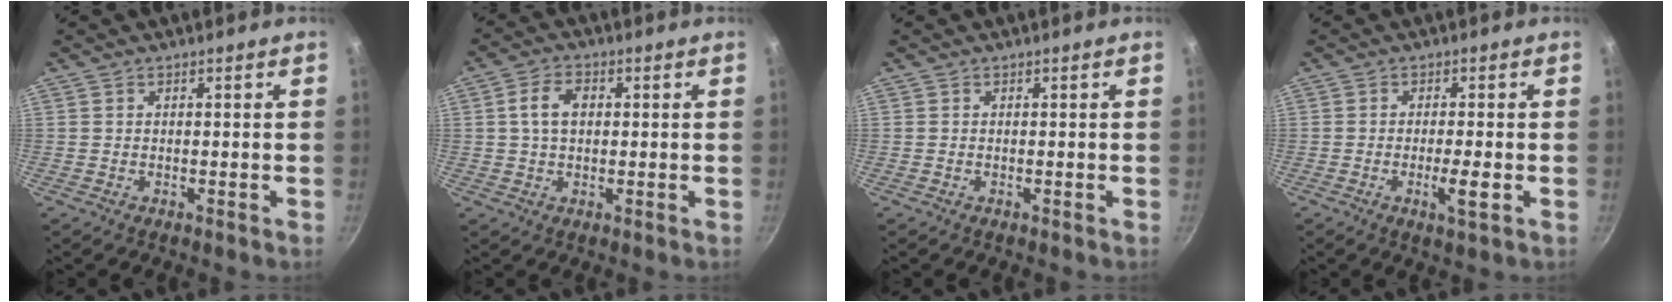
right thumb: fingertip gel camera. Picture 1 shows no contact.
{"total": 5.6, "force": [0.7, 3.8, 4.1], "torque": [-0.064, 0.009, 0.010]}
{"total": 0.0}
{"total": 4.0, "force": [-1.1, 0.5, 3.8], "torque": [-0.068, 0.001, -0.020]}